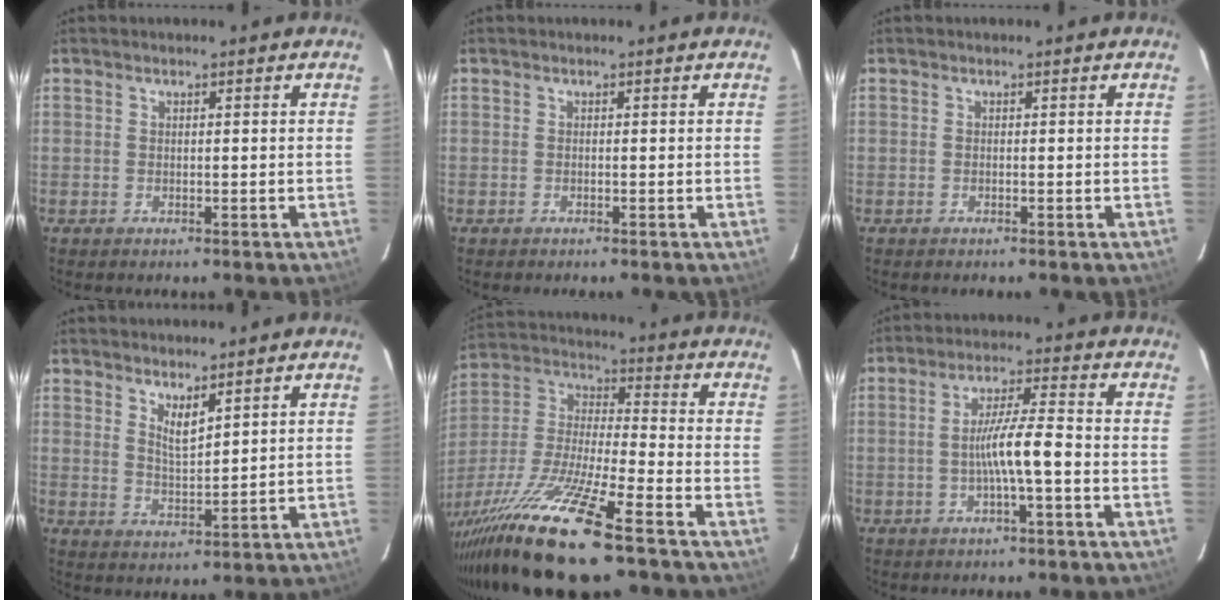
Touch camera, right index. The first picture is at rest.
{"total": 0.0}
{"total": 0.0}
{"total": 4.0, "force": [2.9, 0.8, 2.6], "torque": [-0.045, -0.007, 0.051]}
{"total": 22.3, "force": [-16.1, 1.9, 15.4], "torque": [-0.304, -0.036, -0.293]}
{"total": 6.6, "force": [-2.1, -0.1, 6.2], "torque": [-0.118, 0.006, -0.034]}